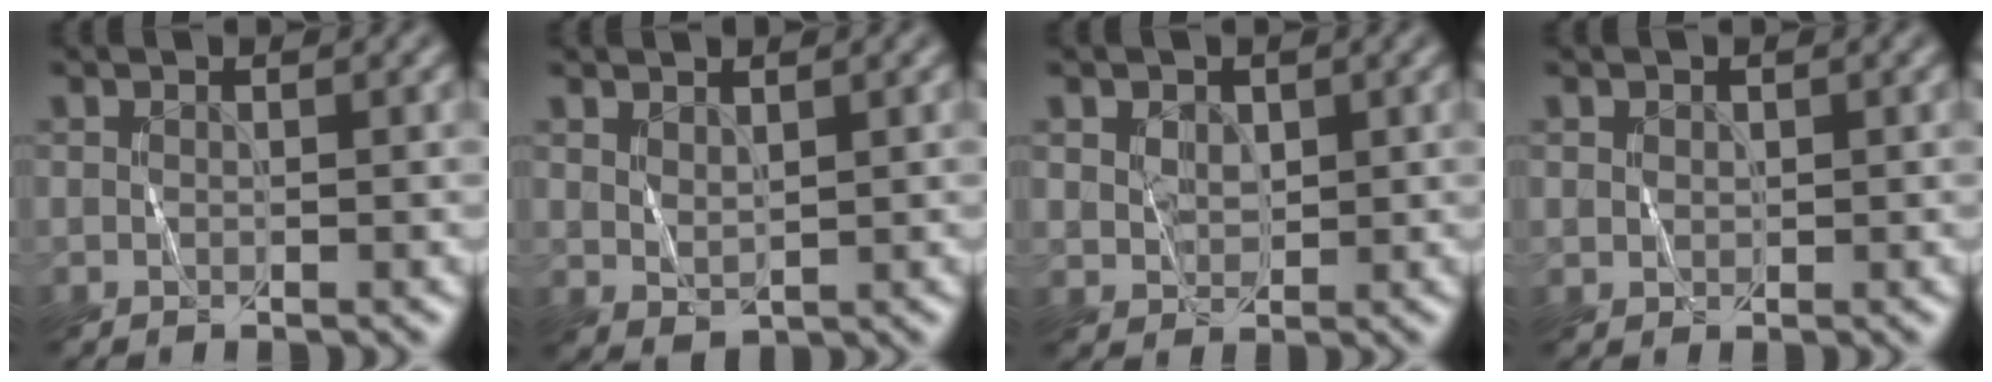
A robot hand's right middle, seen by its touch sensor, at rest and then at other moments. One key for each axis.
{"total": 1.5, "fx": 1.0, "fy": 0.7, "fz": 0.8, "tx": -0.019, "ty": -0.004, "tz": 0.027}
{"total": 2.3, "fx": 1.0, "fy": 1.7, "fz": 1.1, "tx": -0.030, "ty": -0.003, "tz": 0.024}
{"total": 0.9, "fx": 0.3, "fy": 0.7, "fz": 0.3, "tx": -0.005, "ty": -0.003, "tz": 0.009}